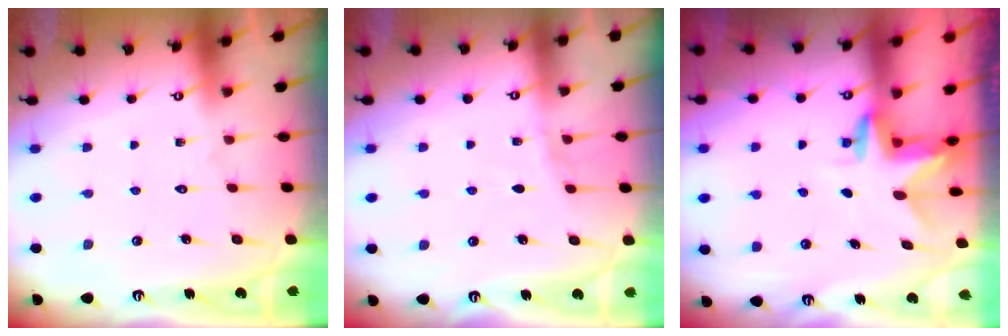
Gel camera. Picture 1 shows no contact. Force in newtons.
{"total": 4.1, "press": 4.1, "slide": 0.5}
{"total": 2.9, "press": 2.9, "slide": 0.1}